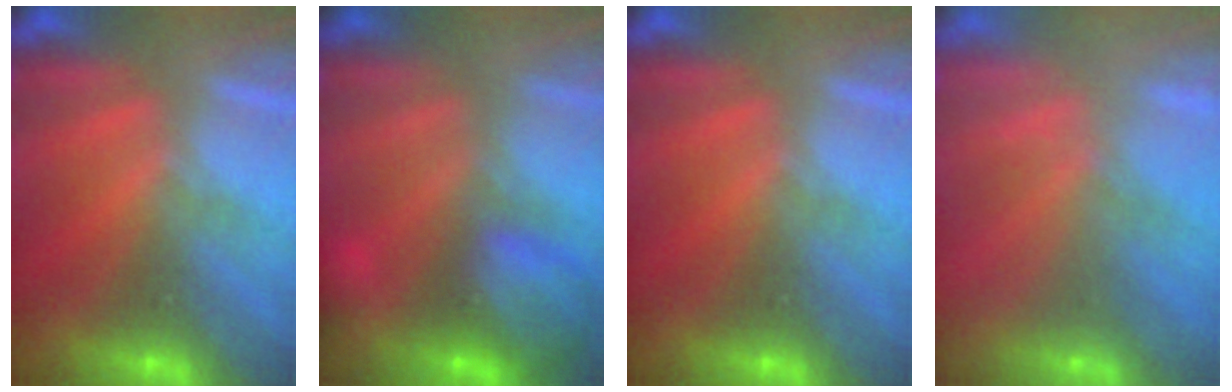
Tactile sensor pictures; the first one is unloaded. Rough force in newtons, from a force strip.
{"total": 9.6}
{"total": 0.0}
{"total": 2.2}